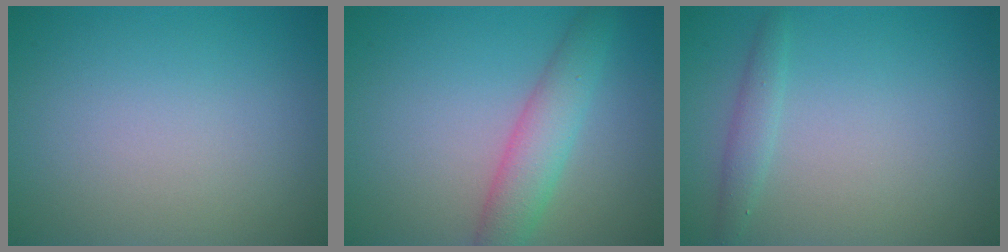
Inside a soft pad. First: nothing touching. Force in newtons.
{"total": 4.2, "press": 4.2, "slide": 0.2}
{"total": 1.4, "press": 1.4, "slide": 0.0}